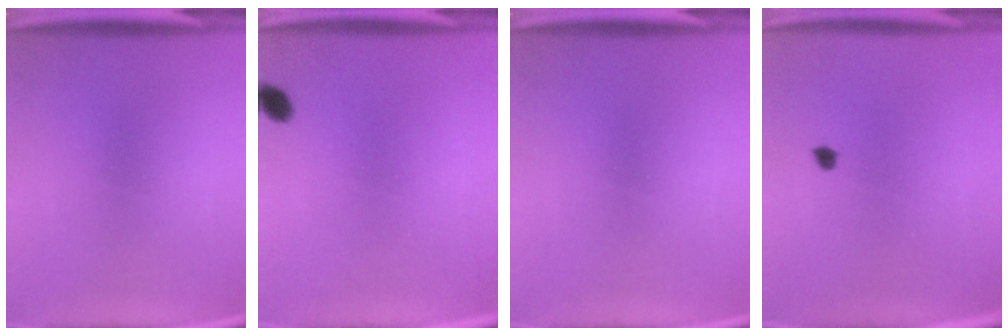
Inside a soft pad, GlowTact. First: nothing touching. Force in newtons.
{"total": 2.3}
{"total": 0.0}
{"total": 1.1}